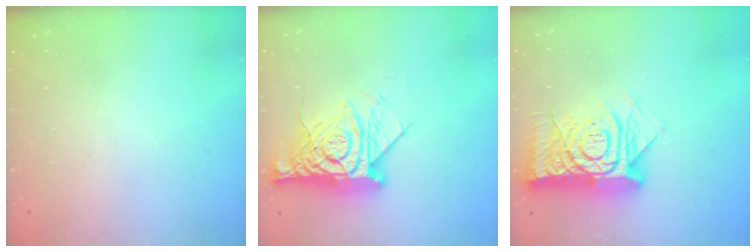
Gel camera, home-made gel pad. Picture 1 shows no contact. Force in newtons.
{"total": 16.6, "press": 16.6, "slide": 1.8}
{"total": 17.8, "press": 17.8, "slide": 1.7}